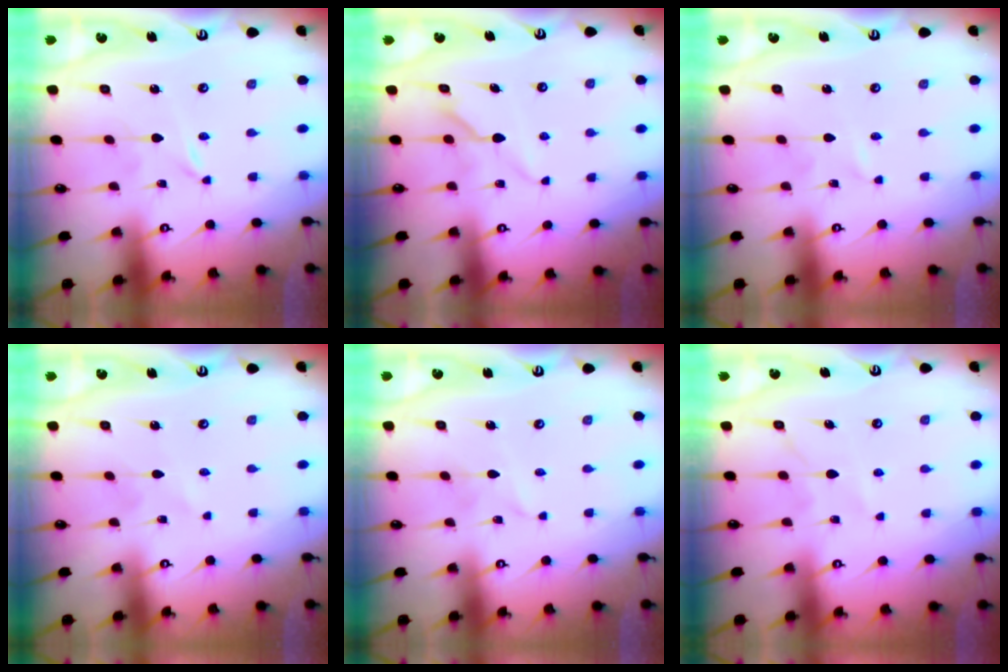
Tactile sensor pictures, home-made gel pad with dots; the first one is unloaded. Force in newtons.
{"total": 7.1, "press": 7.1, "slide": 0.2}
{"total": 0.0}
{"total": 0.8, "press": 0.8, "slide": 0.1}
{"total": 1.7, "press": 1.7, "slide": 0.2}
{"total": 6.6, "press": 6.5, "slide": 0.9}